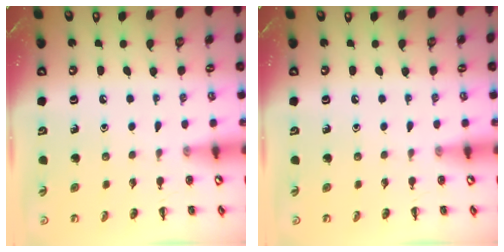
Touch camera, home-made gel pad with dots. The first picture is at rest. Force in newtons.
{"total": 0.0}